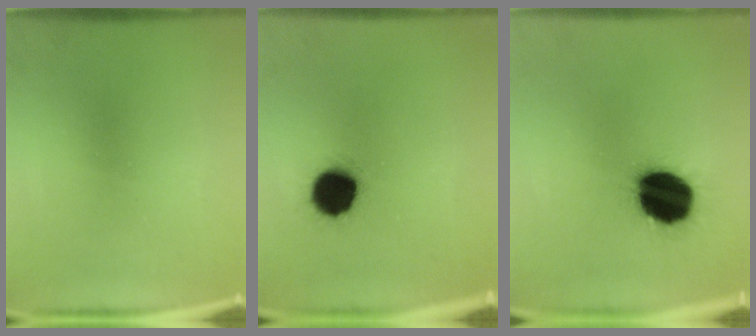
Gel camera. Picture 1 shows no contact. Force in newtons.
{"total": 12.3}
{"total": 19.4}